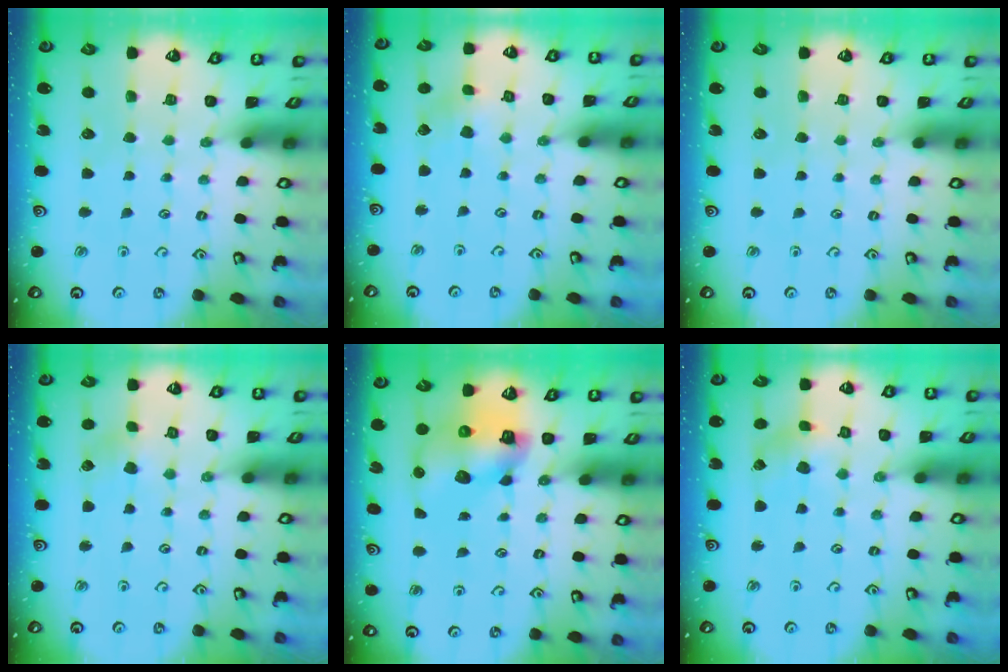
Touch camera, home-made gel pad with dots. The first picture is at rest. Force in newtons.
{"total": 1.9, "press": 1.9, "slide": 0.2}
{"total": 0.0}
{"total": 2.4, "press": 2.4, "slide": 0.3}
{"total": 10.5, "press": 10.4, "slide": 1.2}
{"total": 1.4, "press": 1.4, "slide": 0.2}